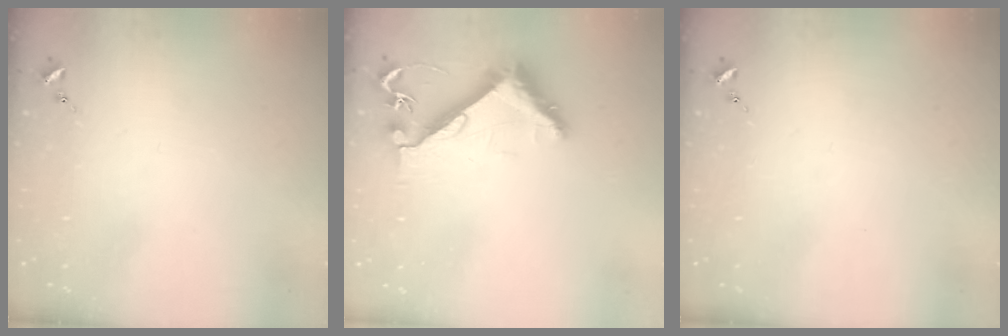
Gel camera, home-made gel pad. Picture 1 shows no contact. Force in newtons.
{"total": 8.4, "press": 8.4, "slide": 0.4}
{"total": 0.0}